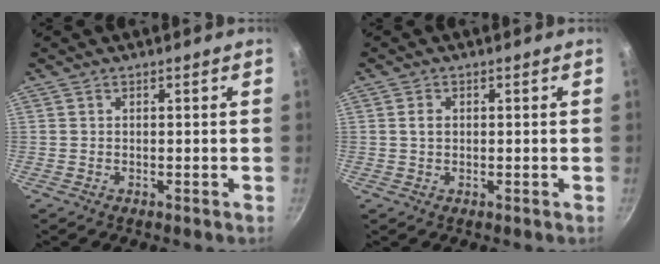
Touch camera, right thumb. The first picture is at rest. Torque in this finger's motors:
{"motor_torque": [-0.40, 0.56, 0.58, 0.18, 0.01]}